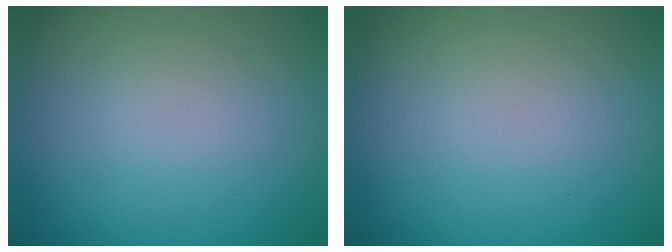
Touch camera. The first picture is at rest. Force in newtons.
{"total": 0.0}